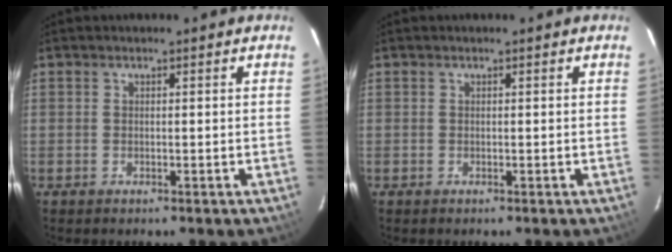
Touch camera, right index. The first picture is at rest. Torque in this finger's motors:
{"motor_torque": [-0.16, -0.04, -0.01, -0.01]}